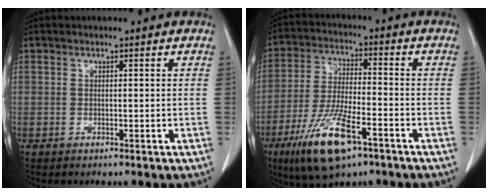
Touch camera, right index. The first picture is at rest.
{"total": 12.9, "force": [-7.1, 3.3, 10.3], "torque": [-0.208, -0.019, -0.123]}